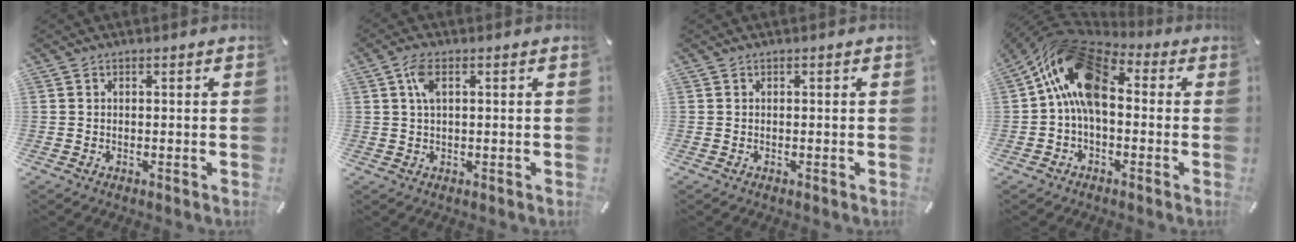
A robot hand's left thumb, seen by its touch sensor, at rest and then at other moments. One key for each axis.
{"total": 4.4, "fx": 1.4, "fy": 1.7, "fz": 3.8, "tx": -0.089, "ty": 0.006, "tz": 0.020}
{"total": 0.0}
{"total": 17.1, "fx": 2.4, "fy": 10.4, "fz": 13.3, "tx": -0.261, "ty": 0.007, "tz": 0.040}